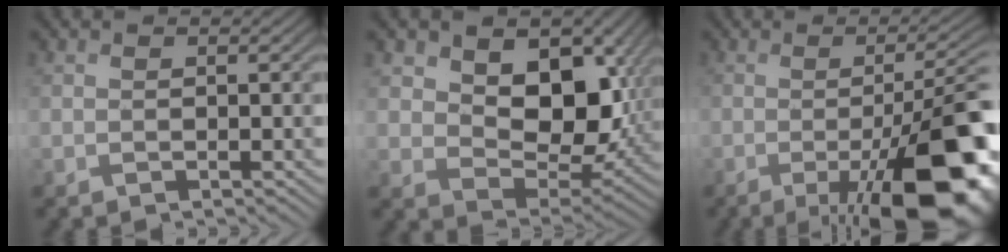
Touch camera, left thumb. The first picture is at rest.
{"total": 12.6, "force": [3.5, 8.5, 8.7], "torque": [-0.157, -0.012, 0.059]}
{"total": 16.5, "force": [-5.2, 5.3, 14.8], "torque": [-0.186, -0.024, -0.070]}